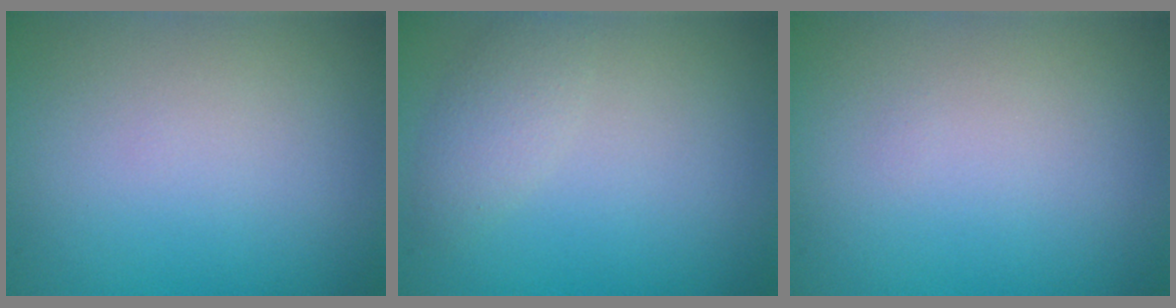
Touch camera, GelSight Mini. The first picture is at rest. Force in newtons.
{"total": 1.9, "press": 1.9, "slide": 0.1}
{"total": 0.0}